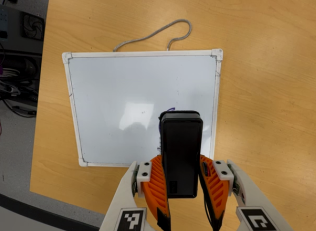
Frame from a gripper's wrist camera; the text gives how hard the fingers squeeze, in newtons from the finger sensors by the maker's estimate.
{"total": 7.4, "left": 6.1, "right": 8.8}